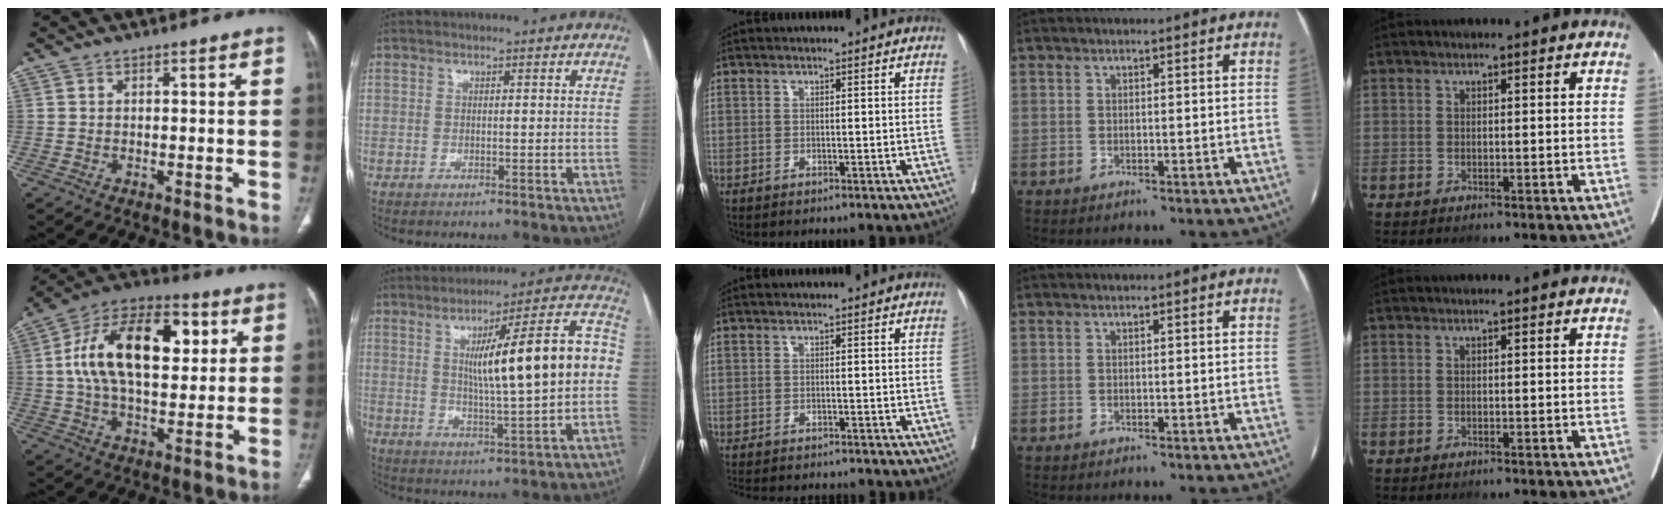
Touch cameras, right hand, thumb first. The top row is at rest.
{"thumb": {"total": 21.8, "force": [4.7, 12.0, 17.6], "torque": [-0.279, 0.013, 0.069]}, "index": {"total": 17.8, "force": [1.6, 1.7, 17.6], "torque": [-0.255, 0.033, 0.024]}, "middle": {"total": 10.3, "force": [-9.3, 1.8, 3.9], "torque": [-0.060, -0.012, -0.120]}}